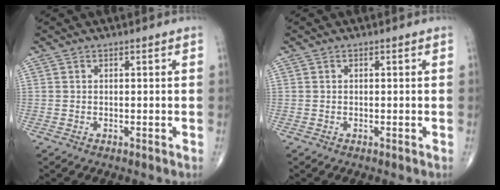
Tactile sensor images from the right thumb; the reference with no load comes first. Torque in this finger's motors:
{"motor_torque": [-0.15, -0.12, -0.41, -0.15, 0.02]}